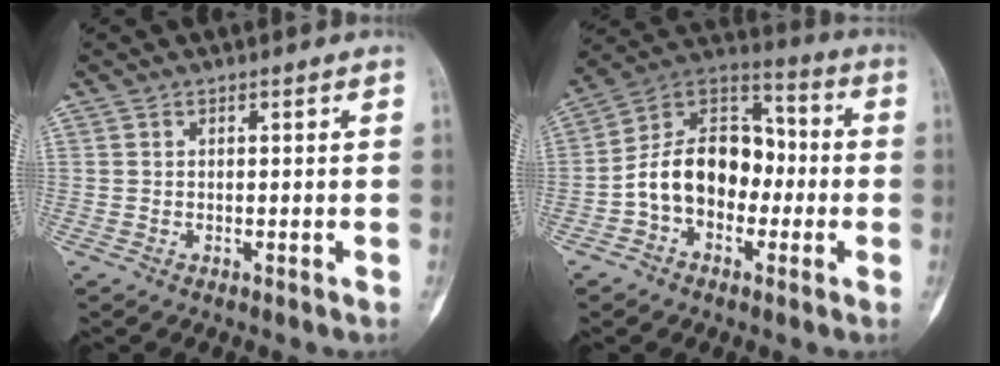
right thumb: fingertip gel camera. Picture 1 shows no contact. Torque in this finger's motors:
{"motor_torque": [1.05, 1.02, 0.84, -0.79, 0.16]}